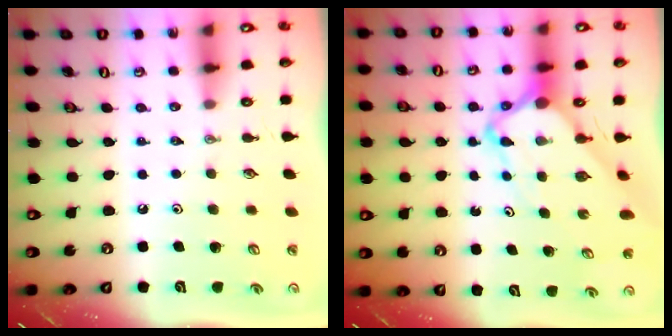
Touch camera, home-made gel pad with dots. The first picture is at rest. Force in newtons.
{"total": 6.3, "press": 6.3, "slide": 0.5}